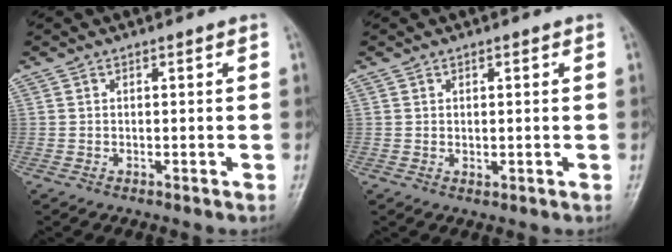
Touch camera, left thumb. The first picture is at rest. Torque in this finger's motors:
{"motor_torque": [-0.14, -0.05, -0.06, 0.18, 0.00]}